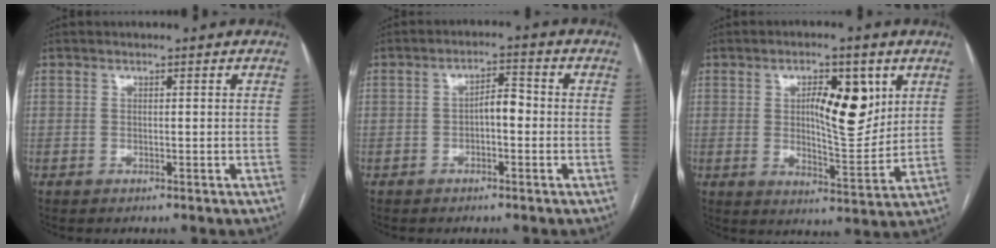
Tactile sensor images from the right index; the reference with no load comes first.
{"total": 3.7, "force": [-0.7, 1.5, 3.3], "torque": [-0.054, 0.016, -0.012]}
{"total": 10.6, "force": [3.4, 3.5, 9.4], "torque": [-0.145, 0.001, 0.057]}